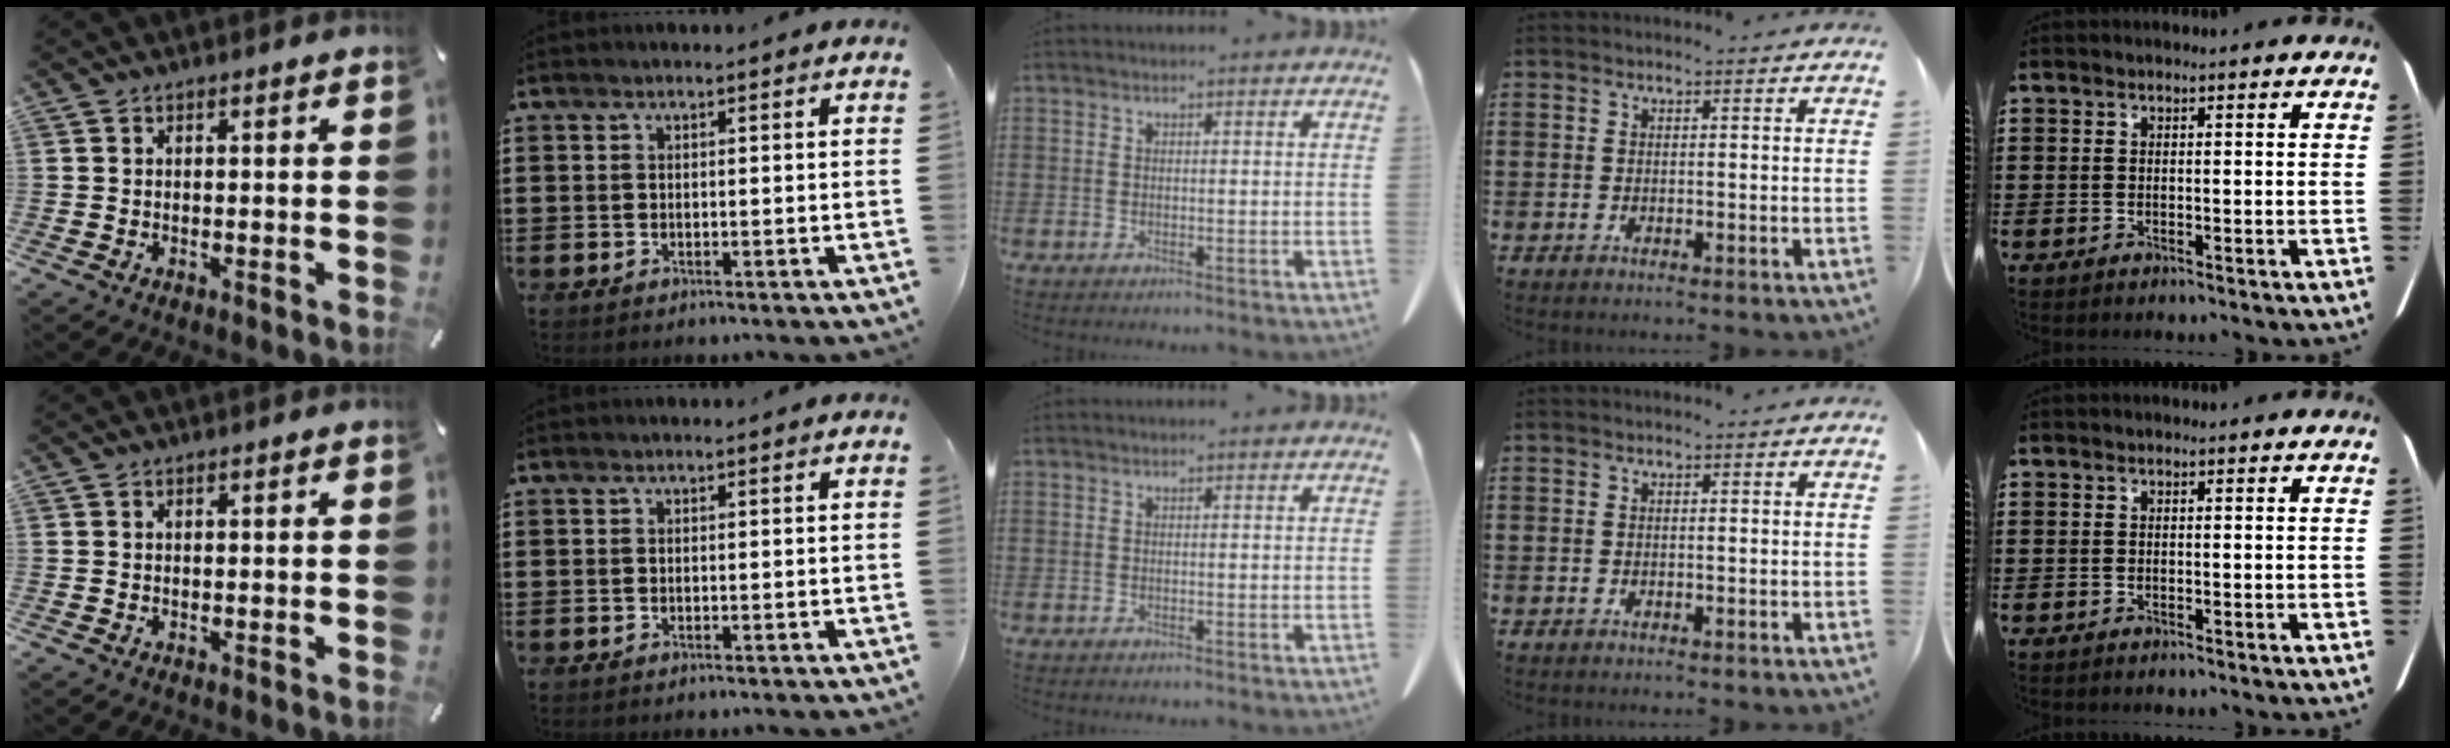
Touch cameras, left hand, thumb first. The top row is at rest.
{}